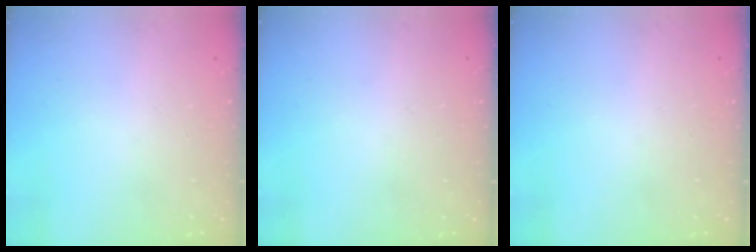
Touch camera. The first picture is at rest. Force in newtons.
{"total": 0.0}
{"total": 0.0}